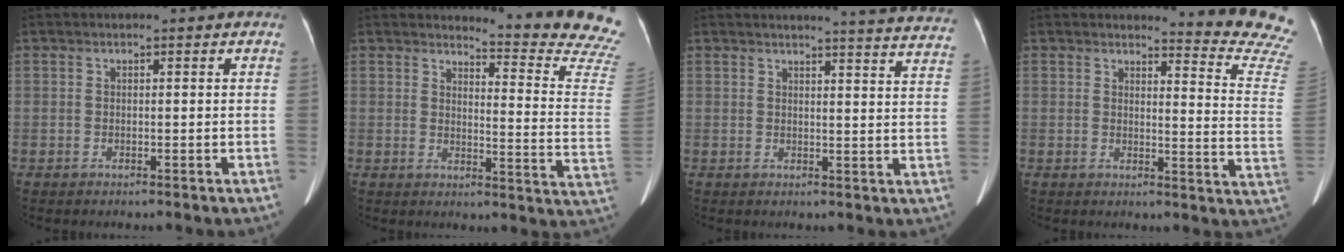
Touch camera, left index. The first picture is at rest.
{"total": 15.6, "force": [15.4, -1.1, 2.7], "torque": [-0.025, -0.158, 0.150]}
{"total": 16.5, "force": [16.0, 0.2, 3.9], "torque": [-0.036, -0.091, 0.154]}
{"total": 13.3, "force": [13.2, -1.1, 0.6], "torque": [0.010, -0.155, 0.115]}